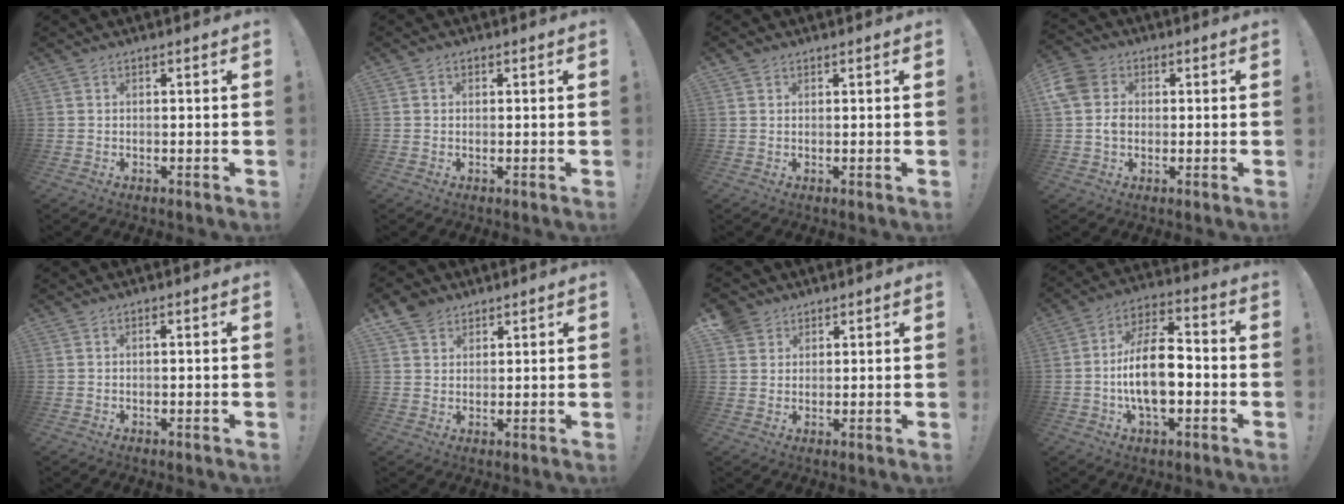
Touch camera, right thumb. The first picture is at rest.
{"total": 1.1, "force": [0.2, 1.0, 0.3], "torque": [0.001, 0.000, 0.003]}
{"total": 1.2, "force": [0.9, 0.7, 0.2], "torque": [0.003, -0.004, 0.016]}
{"total": 7.5, "force": [0.0, 6.4, 4.0], "torque": [-0.081, 0.001, 0.000]}
{"total": 0.0}
{"total": 6.1, "force": [4.4, 4.0, 1.4], "torque": [-0.019, -0.024, 0.085]}
{"total": 4.1, "force": [2.5, 3.2, 0.4], "torque": [-0.009, -0.015, 0.050]}
{"total": 15.5, "force": [-3.3, 8.1, 12.8], "torque": [-0.237, 0.012, -0.063]}